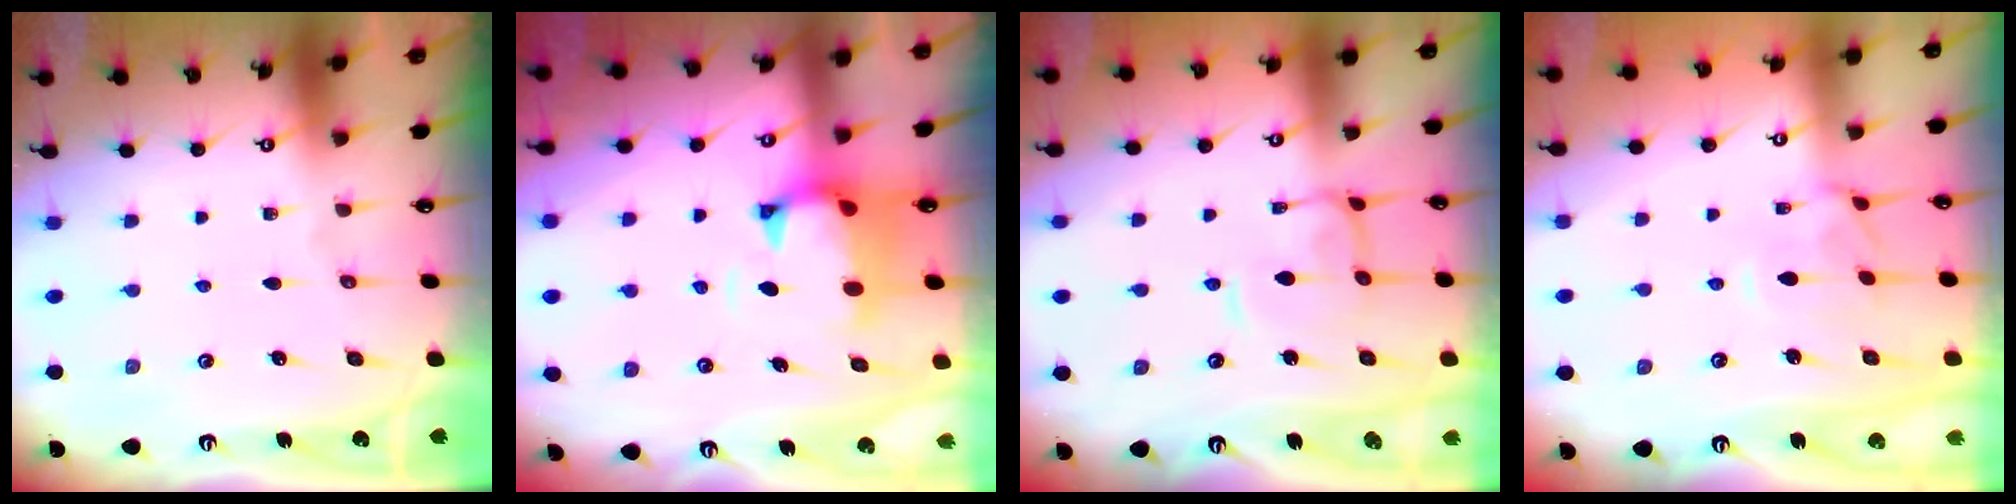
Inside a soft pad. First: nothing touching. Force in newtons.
{"total": 1.2, "press": 0.3, "slide": 1.2}
{"total": 3.4, "press": 3.3, "slide": 0.8}
{"total": 0.9, "press": 0.5, "slide": 0.7}